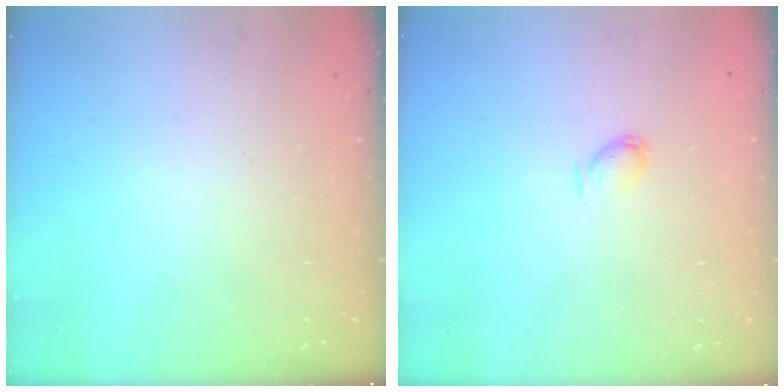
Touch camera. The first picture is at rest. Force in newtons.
{"total": 3.1, "press": 3.1, "slide": 0.6}